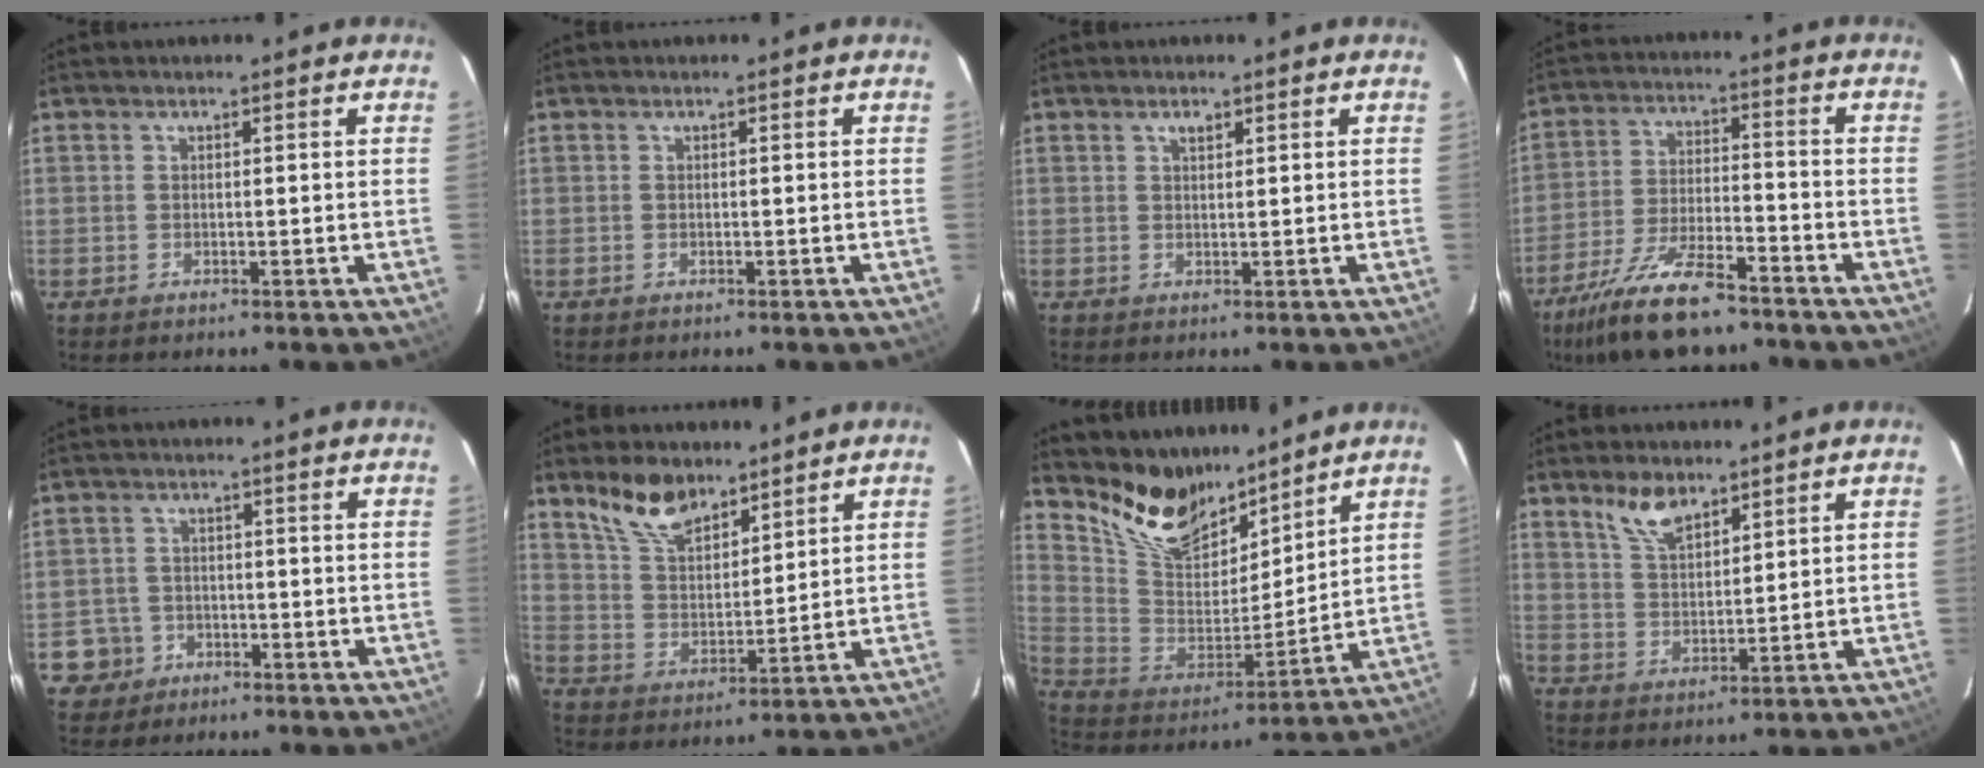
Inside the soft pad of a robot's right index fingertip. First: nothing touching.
{"total": 0.0}
{"total": 1.3, "force": [0.8, 0.6, 0.8], "torque": [-0.012, 0.004, 0.014]}
{"total": 15.9, "force": [-12.4, 4.5, 8.8], "torque": [-0.190, -0.022, -0.218]}
{"total": 5.1, "force": [-2.4, 4.6, 0.1], "torque": [-0.015, 0.023, -0.042]}
{"total": 10.1, "force": [7.6, 4.4, 5.0], "torque": [-0.093, 0.012, 0.150]}
{"total": 15.6, "force": [12.7, 6.9, 5.9], "torque": [-0.137, -0.002, 0.249]}
{"total": 6.6, "force": [4.9, 2.7, 3.5], "torque": [-0.063, 0.005, 0.097]}